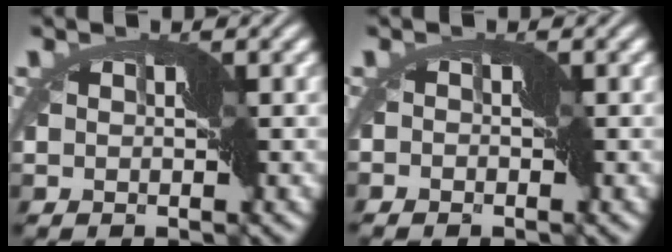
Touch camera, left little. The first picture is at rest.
{"total": 1.4, "force": [-1.3, 0.7, 0.2], "torque": [-0.008, 0.004, -0.024]}